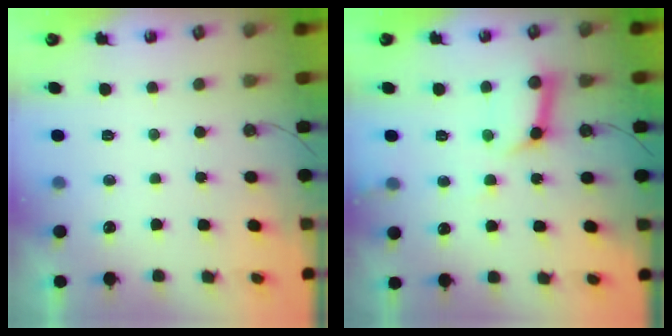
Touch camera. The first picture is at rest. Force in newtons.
{"total": 12.0, "press": 11.9, "slide": 1.5}